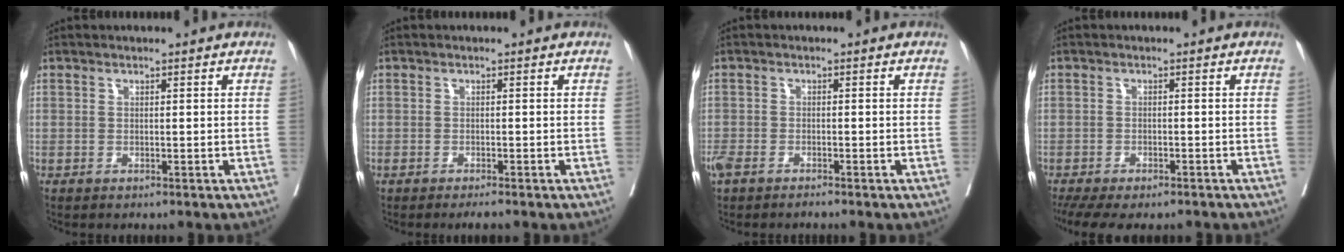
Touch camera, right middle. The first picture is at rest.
{"total": 1.6, "force": [-1.3, 0.1, 0.9], "torque": [-0.011, -0.005, -0.020]}
{"total": 3.7, "force": [-2.9, 1.3, 1.9], "torque": [-0.041, -0.004, -0.054]}
{"total": 10.3, "force": [-8.1, 3.8, 5.2], "torque": [-0.101, -0.007, -0.113]}